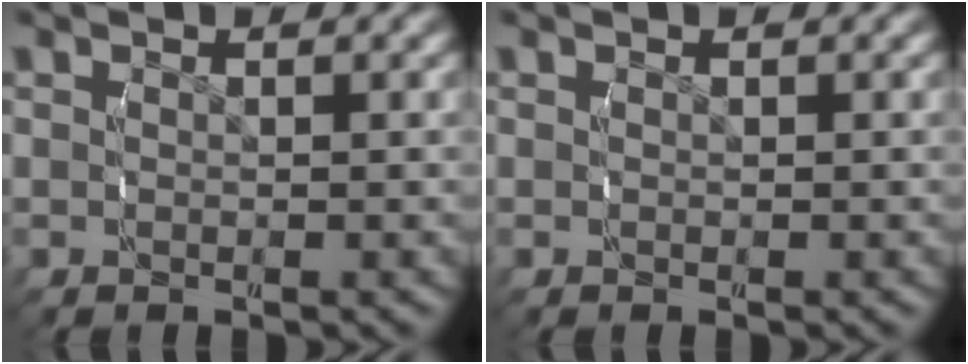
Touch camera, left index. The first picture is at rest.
{"total": 0.0}